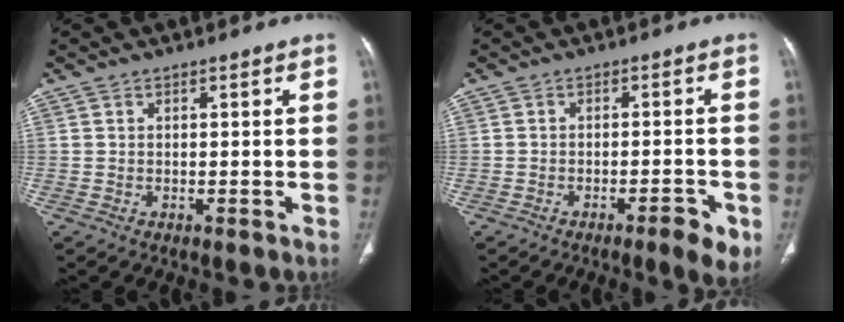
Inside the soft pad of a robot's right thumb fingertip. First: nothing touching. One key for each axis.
{"total": 5.3, "fx": -2.7, "fy": 1.3, "fz": 4.4, "tx": -0.057, "ty": 0.008, "tz": -0.035}